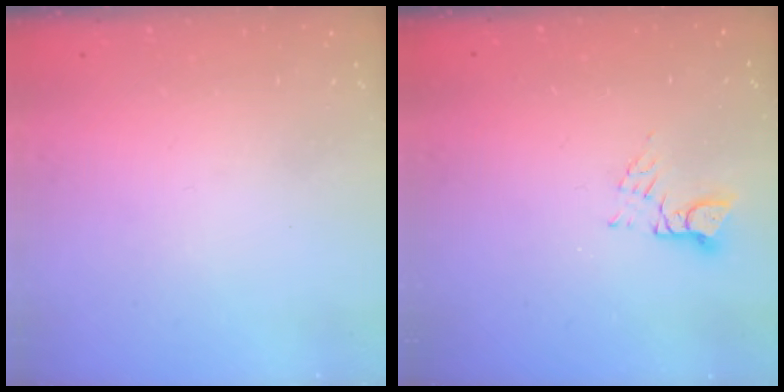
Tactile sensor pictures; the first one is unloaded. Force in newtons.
{"total": 2.8, "press": 2.8, "slide": 0.3}